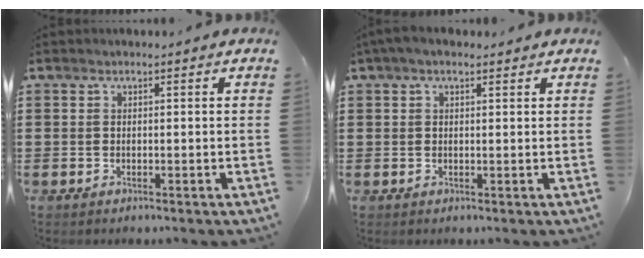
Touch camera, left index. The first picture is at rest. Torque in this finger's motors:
{"motor_torque": [2.14, 0.00, 0.46, 0.13]}